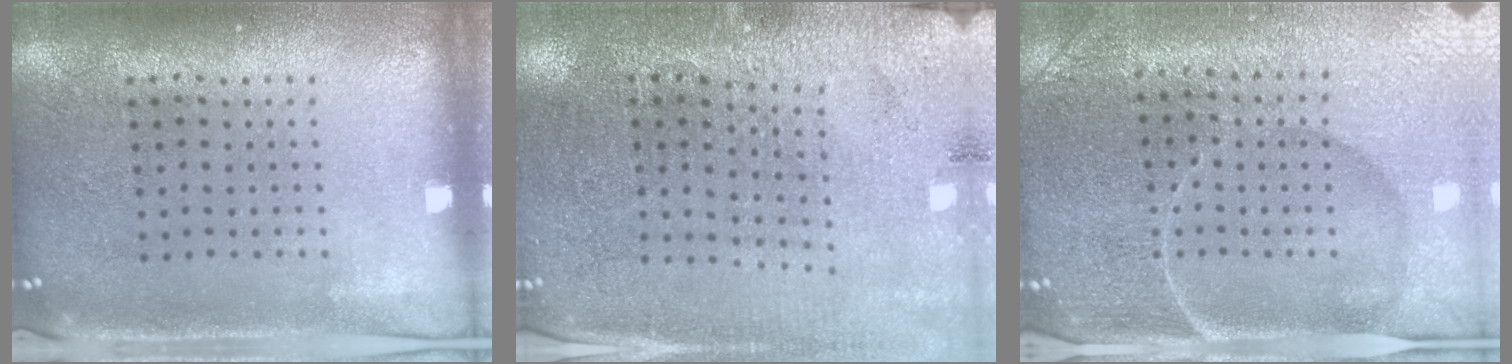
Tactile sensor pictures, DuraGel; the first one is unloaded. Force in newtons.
{"total": 2.8, "press": 2.8, "slide": 0.2}
{"total": 4.5, "press": 4.3, "slide": 1.4}